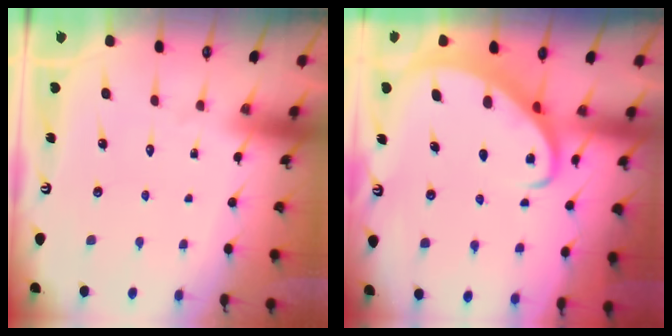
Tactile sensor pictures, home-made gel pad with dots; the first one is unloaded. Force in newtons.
{"total": 4.7, "press": 4.7, "slide": 0.5}